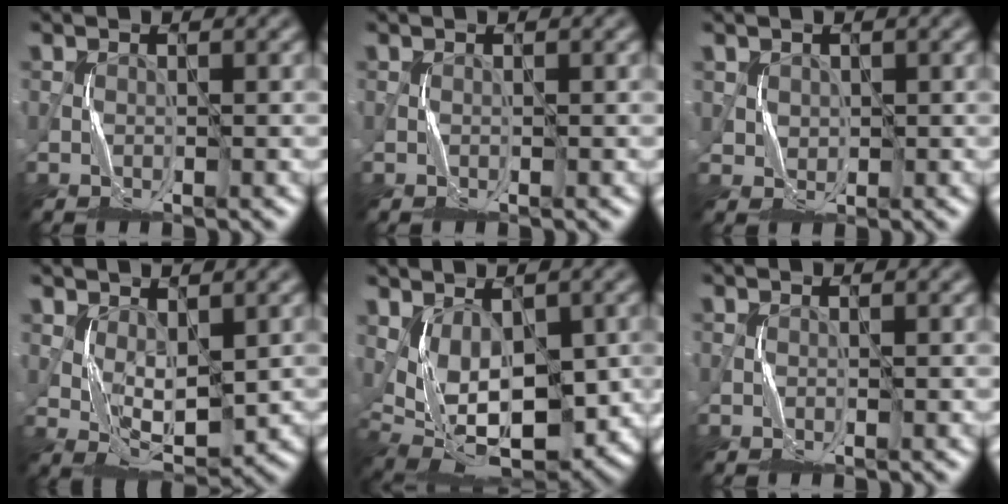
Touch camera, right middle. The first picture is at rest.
{"total": 0.0}
{"total": 1.4, "force": [0.6, 1.2, 0.2], "torque": [-0.007, -0.007, 0.022]}
{"total": 3.9, "force": [1.1, 2.0, 3.2], "torque": [-0.063, -0.007, 0.027]}
{"total": 7.7, "force": [0.2, 4.1, 6.5], "torque": [-0.120, -0.005, 0.010]}
{"total": 0.0}